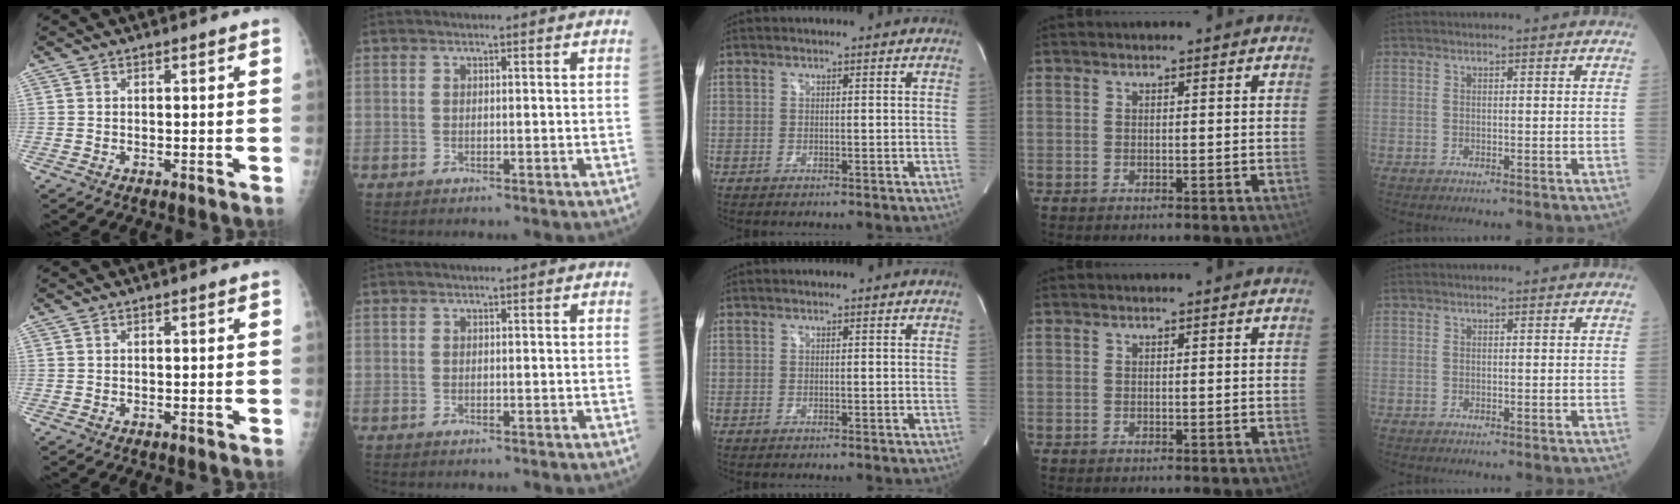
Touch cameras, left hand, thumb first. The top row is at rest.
{}